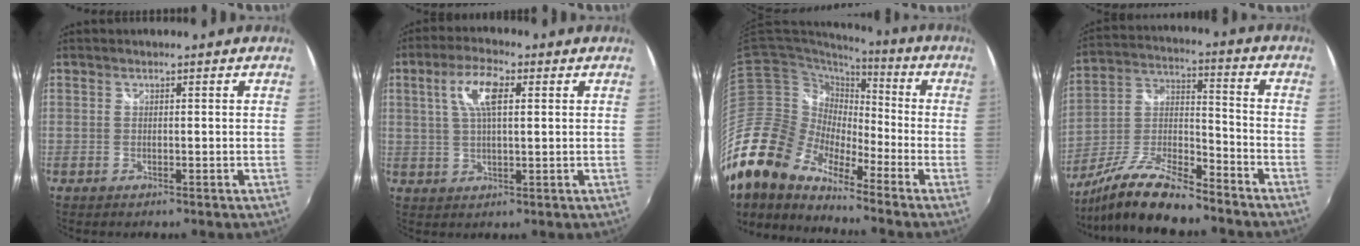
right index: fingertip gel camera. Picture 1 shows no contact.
{"total": 7.4, "force": [2.3, 2.6, 6.5], "torque": [-0.127, 0.013, 0.043]}
{"total": 19.5, "force": [-14.7, 8.7, 9.4], "torque": [-0.183, -0.011, -0.298]}
{"total": 15.3, "force": [-12.2, 3.7, 8.5], "torque": [-0.187, -0.005, -0.228]}